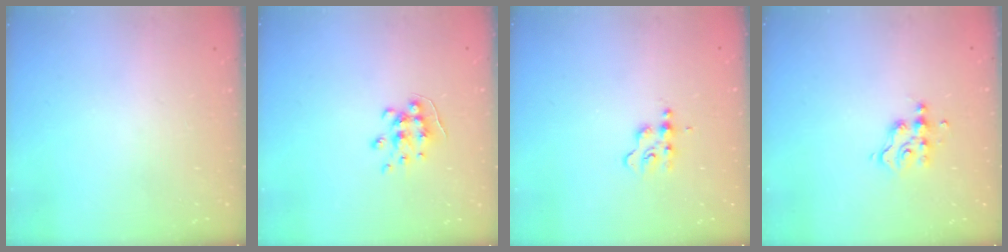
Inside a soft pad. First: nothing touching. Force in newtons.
{"total": 7.1, "press": 7.1, "slide": 0.7}
{"total": 2.8, "press": 2.8, "slide": 0.3}
{"total": 5.0, "press": 5.0, "slide": 0.3}